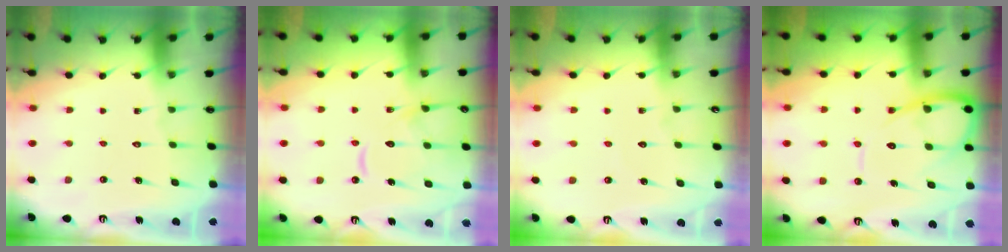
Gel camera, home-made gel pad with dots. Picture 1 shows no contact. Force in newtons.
{"total": 13.3, "press": 13.2, "slide": 1.3}
{"total": 2.9, "press": 2.9, "slide": 0.2}
{"total": 10.2, "press": 10.1, "slide": 1.0}